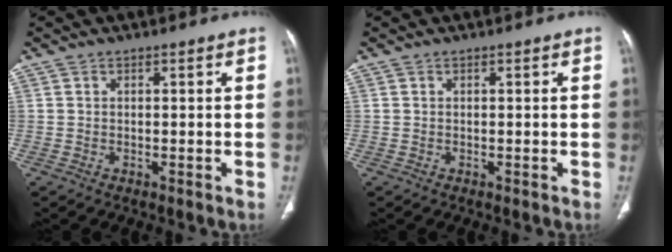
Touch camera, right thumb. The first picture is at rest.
{"total": 0.0}